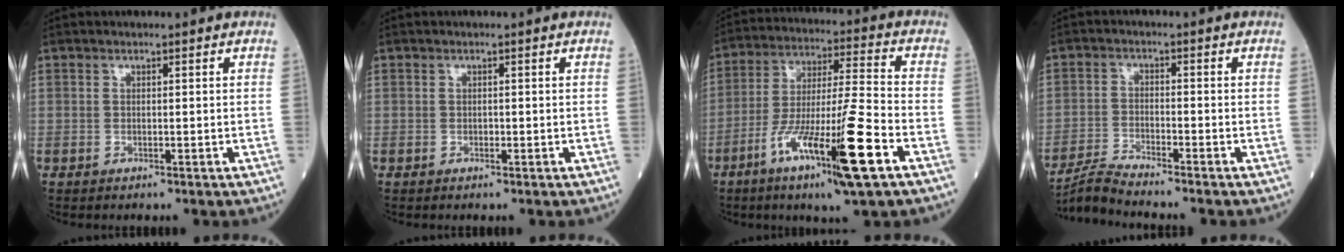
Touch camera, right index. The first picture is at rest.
{"total": 0.0}
{"total": 16.6, "force": [-7.7, 0.2, 14.6], "torque": [-0.280, -0.024, -0.132]}
{"total": 5.0, "force": [-4.6, -1.7, 0.7], "torque": [-0.022, -0.022, -0.091]}